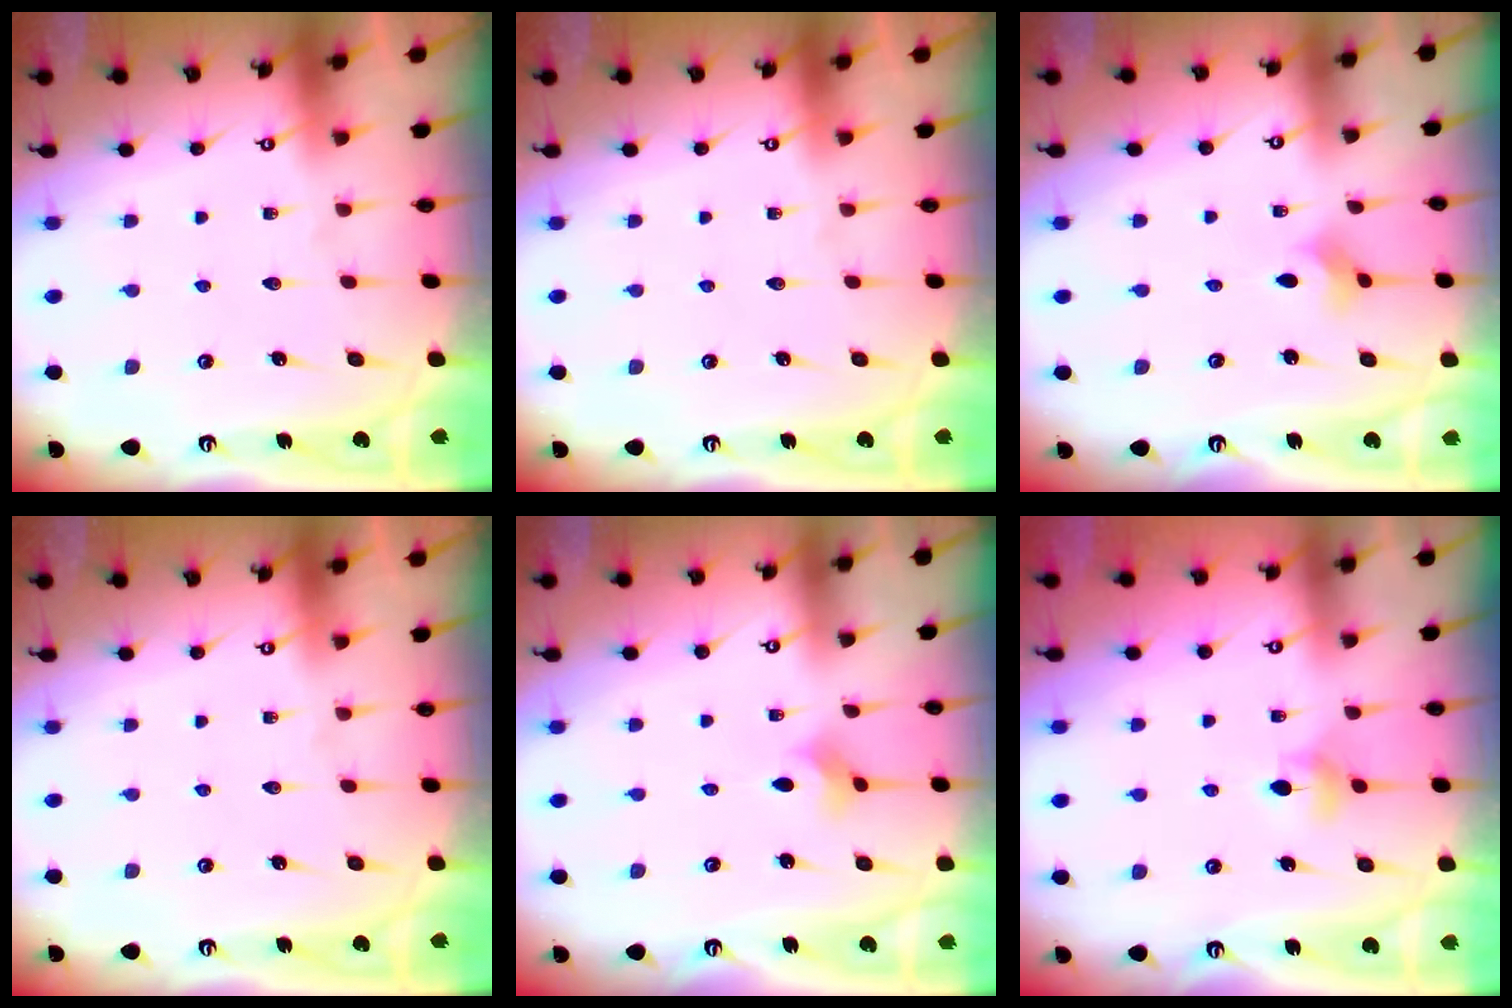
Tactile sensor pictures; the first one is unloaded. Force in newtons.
{"total": 0.0}
{"total": 2.3, "press": 2.2, "slide": 0.4}
{"total": 0.0}
{"total": 2.3, "press": 2.2, "slide": 0.4}
{"total": 4.8, "press": 4.7, "slide": 0.7}